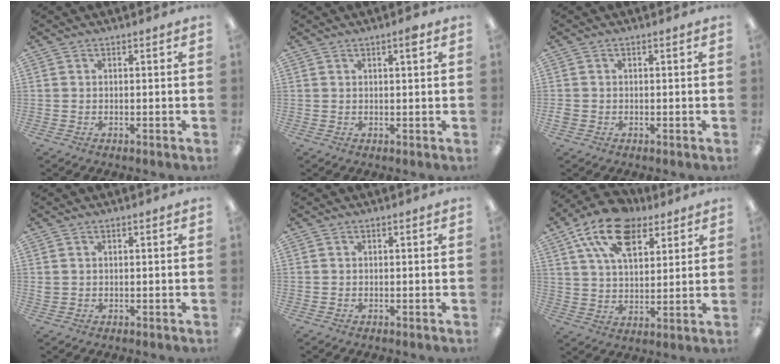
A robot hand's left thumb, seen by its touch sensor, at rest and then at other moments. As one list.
[{"total": 2.4, "force": [1.4, 0.4, 1.9], "torque": [-0.025, -0.004, 0.019]}, {"total": 1.4, "force": [-0.4, 1.2, 0.6], "torque": [-0.010, 0.003, -0.007]}, {"total": 1.2, "force": [0.5, 0.9, 0.6], "torque": [-0.013, 0.004, 0.008]}, {"total": 0.0}, {"total": 16.6, "force": [9.6, 9.5, 9.7], "torque": [-0.168, -0.030, 0.173]}]